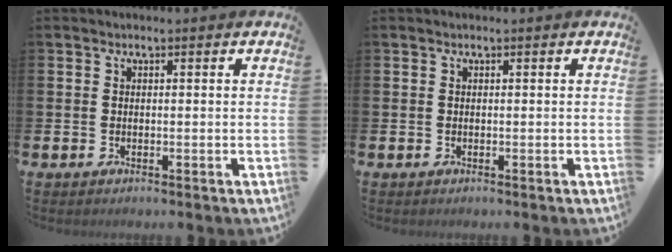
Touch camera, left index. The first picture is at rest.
{"total": 0.0}